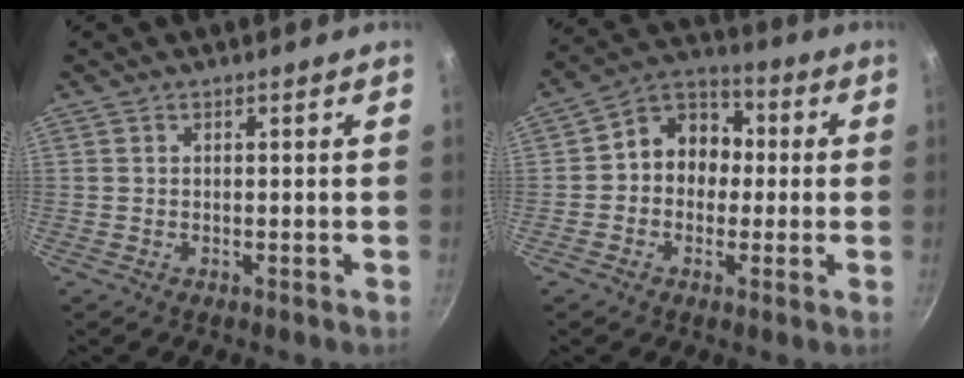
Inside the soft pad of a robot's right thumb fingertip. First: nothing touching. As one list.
[{"total": 10.3, "force": [0.0, 8.7, 5.6], "torque": [-0.039, 0.032, -0.024]}]